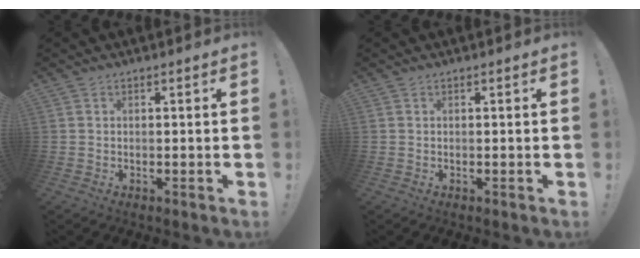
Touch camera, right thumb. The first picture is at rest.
{"total": 0.0}